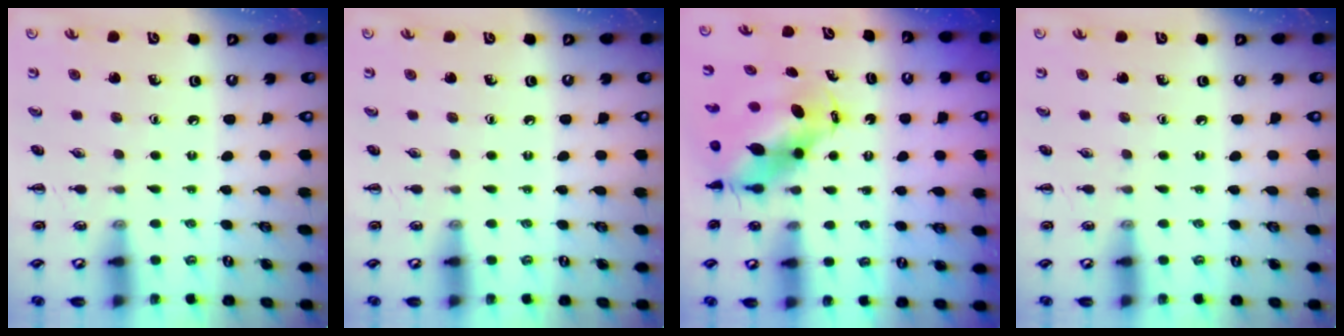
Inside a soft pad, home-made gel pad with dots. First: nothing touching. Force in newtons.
{"total": 0.0}
{"total": 7.1, "press": 6.9, "slide": 1.8}
{"total": 0.0}